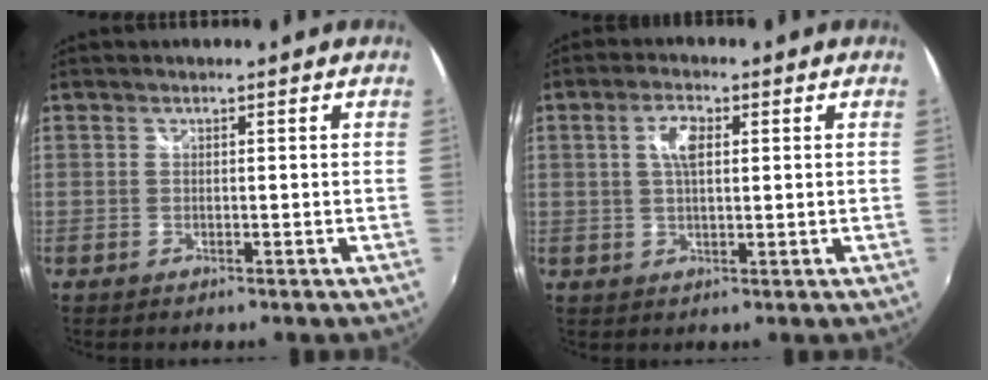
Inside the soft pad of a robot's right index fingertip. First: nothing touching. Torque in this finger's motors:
{"motor_torque": [0.19, -0.06, 0.30, 0.08]}